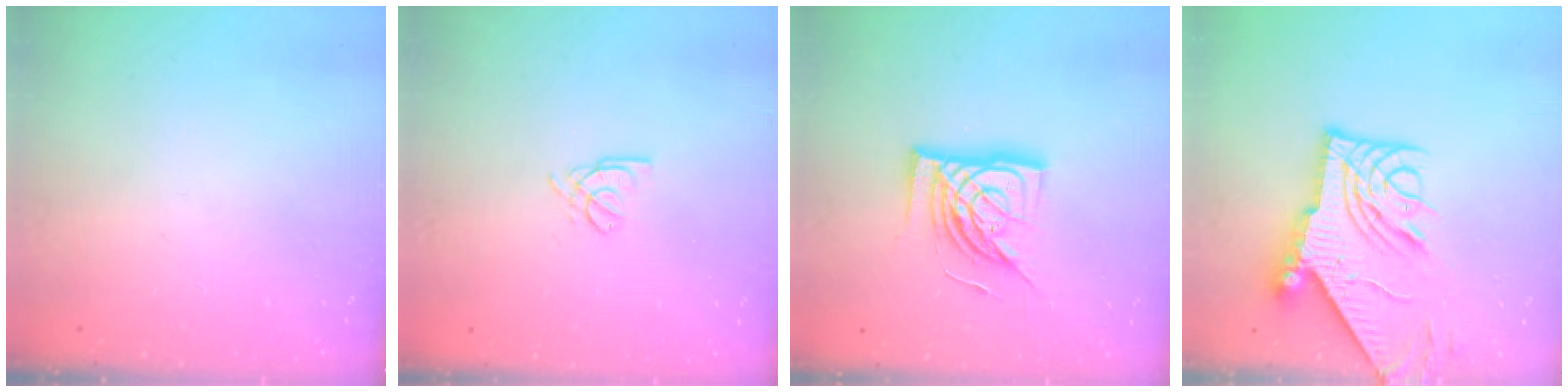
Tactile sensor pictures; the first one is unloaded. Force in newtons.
{"total": 2.0, "press": 2.0, "slide": 0.4}
{"total": 15.6, "press": 15.5, "slide": 1.7}
{"total": 14.4, "press": 14.4, "slide": 1.3}